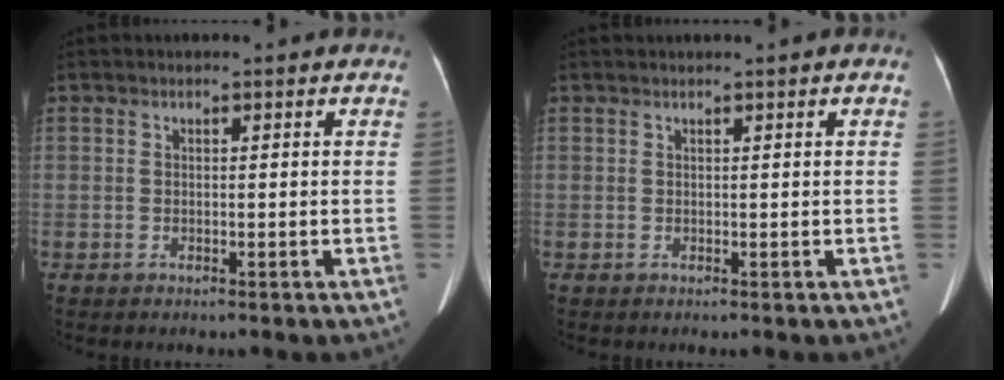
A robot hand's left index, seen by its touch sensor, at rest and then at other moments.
{"total": 0.5, "force": [0.3, -0.1, 0.4], "torque": [-0.011, 0.005, 0.012]}